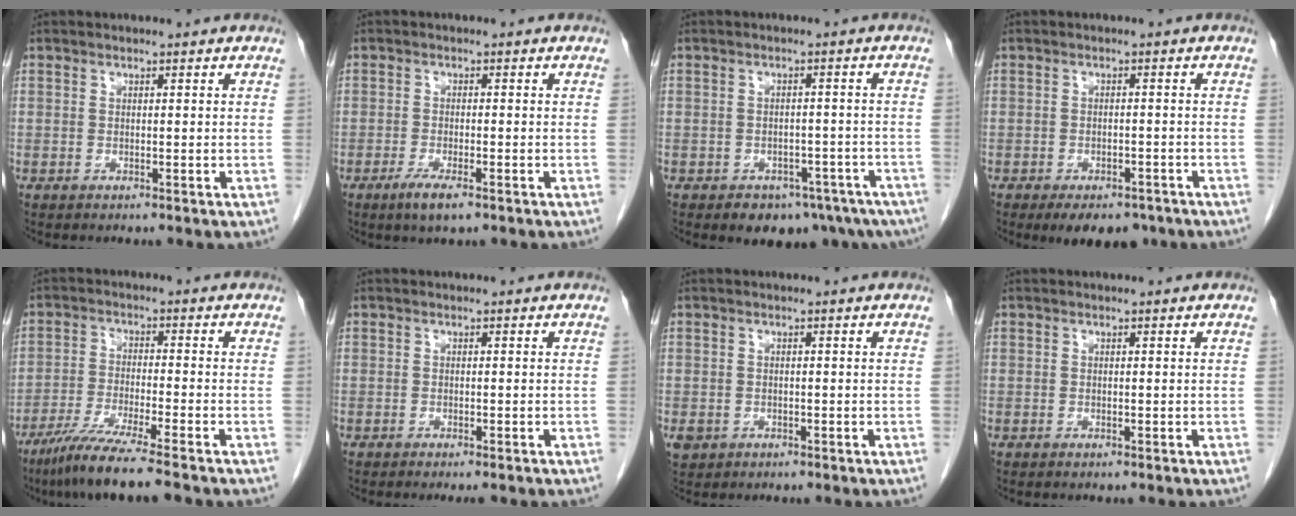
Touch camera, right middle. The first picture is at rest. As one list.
[{"total": 3.7, "force": [-2.2, 0.6, 2.8], "torque": [-0.055, -0.006, -0.039]}, {"total": 10.6, "force": [-7.7, 5.8, 4.3], "torque": [-0.034, 0.006, -0.094]}, {"total": 8.3, "force": [-6.2, 3.9, 3.9], "torque": [-0.042, 0.002, -0.084]}, {"total": 9.2, "force": [-7.1, -0.9, 5.8], "torque": [-0.097, -0.030, -0.125]}, {"total": 2.1, "force": [-1.7, 0.4, 1.1], "torque": [-0.012, -0.006, -0.020]}, {"total": 1.7, "force": [-0.7, 1.5, 0.6], "torque": [-0.013, 0.003, -0.005]}, {"total": 0.0}]